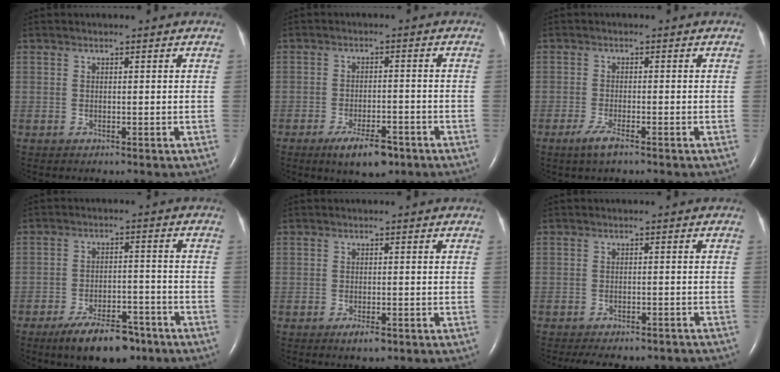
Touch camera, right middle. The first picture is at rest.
{"total": 6.8, "force": [-4.4, 2.2, 4.6], "torque": [-0.083, -0.006, -0.066]}
{"total": 2.9, "force": [-1.9, 0.3, 2.1], "torque": [-0.051, -0.007, -0.039]}
{"total": 9.9, "force": [-7.2, 3.8, 5.8], "torque": [-0.094, -0.003, -0.115]}
{"total": 2.2, "force": [-1.3, 0.8, 1.6], "torque": [-0.031, -0.002, -0.019]}
{"total": 10.5, "force": [-9.1, 3.6, 3.9], "torque": [-0.067, -0.001, -0.105]}